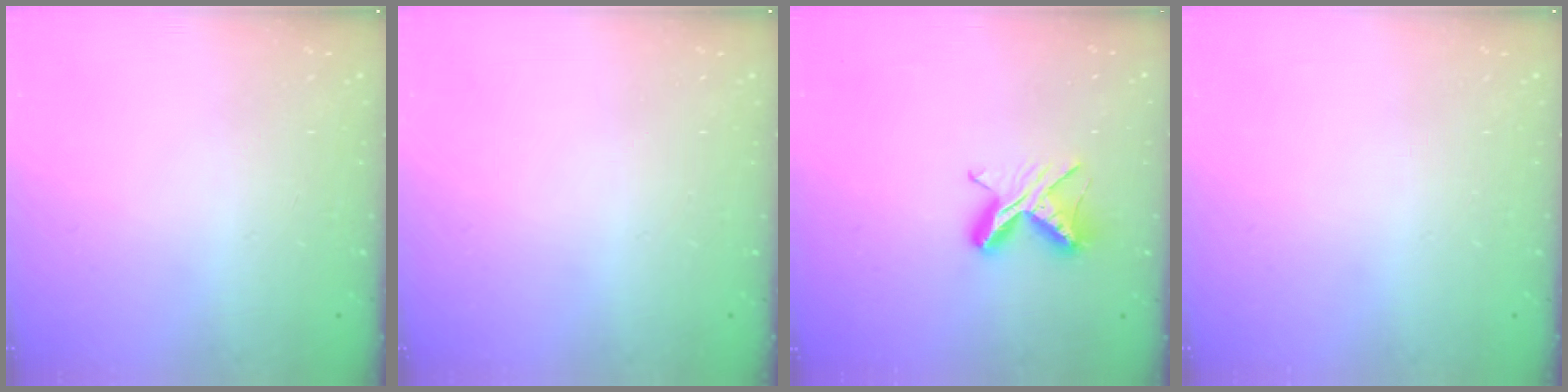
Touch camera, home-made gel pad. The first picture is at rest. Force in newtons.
{"total": 0.0}
{"total": 7.8, "press": 7.7, "slide": 0.9}
{"total": 0.0}